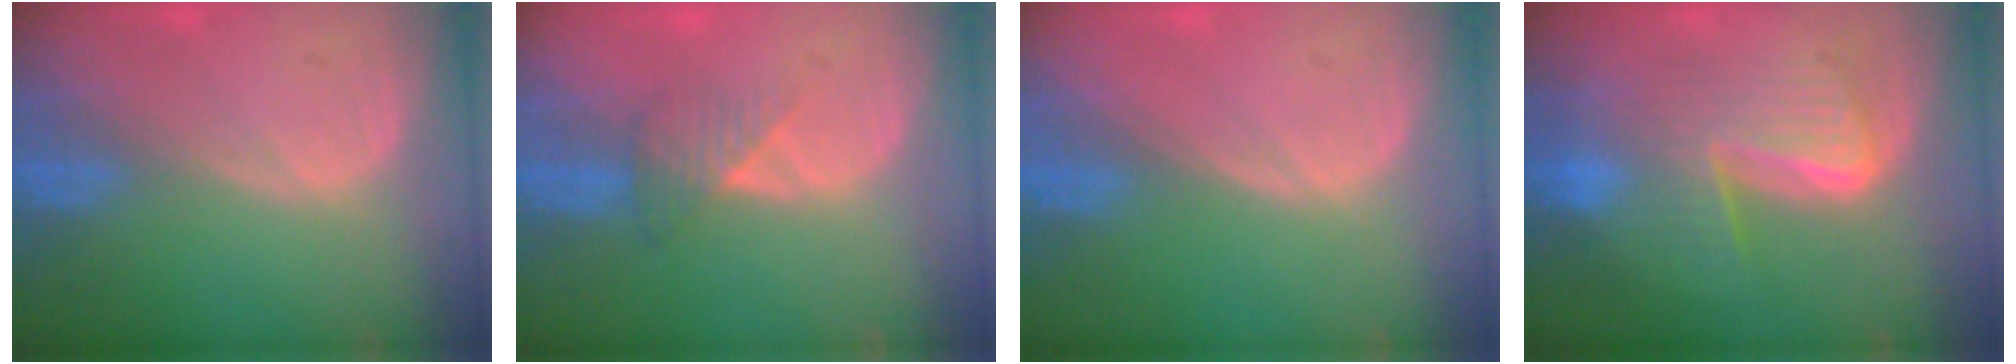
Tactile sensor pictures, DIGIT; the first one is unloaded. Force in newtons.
{"total": 3.3, "press": 3.1, "slide": 1.2}
{"total": 0.0}
{"total": 8.0, "press": 8.0, "slide": 0.5}